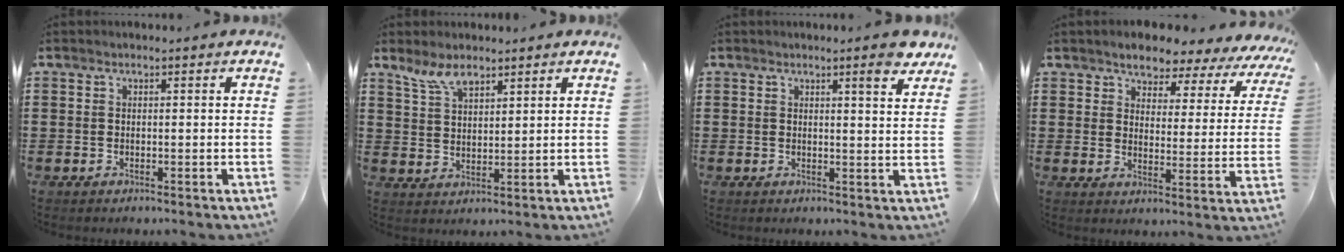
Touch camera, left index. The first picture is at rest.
{"total": 5.0, "force": [3.9, 2.0, 2.4], "torque": [-0.058, -0.003, 0.073]}
{"total": 3.7, "force": [3.0, 0.1, 2.1], "torque": [-0.034, -0.012, 0.050]}
{"total": 4.3, "force": [4.1, 1.2, 0.3], "torque": [-0.028, -0.031, 0.065]}